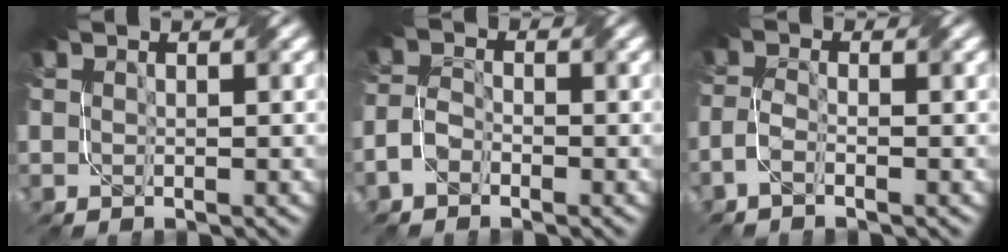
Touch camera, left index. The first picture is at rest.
{"total": 2.3, "force": [-2.0, 0.7, 0.8], "torque": [-0.011, 0.002, -0.050]}
{"total": 2.2, "force": [-1.8, 0.2, 1.3], "torque": [-0.026, 0.001, -0.045]}